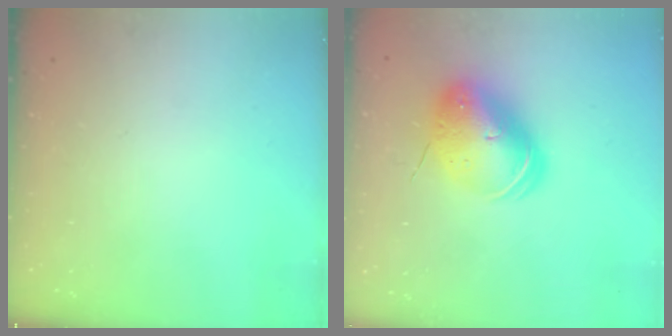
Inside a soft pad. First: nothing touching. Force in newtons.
{"total": 13.5, "press": 13.2, "slide": 2.6}